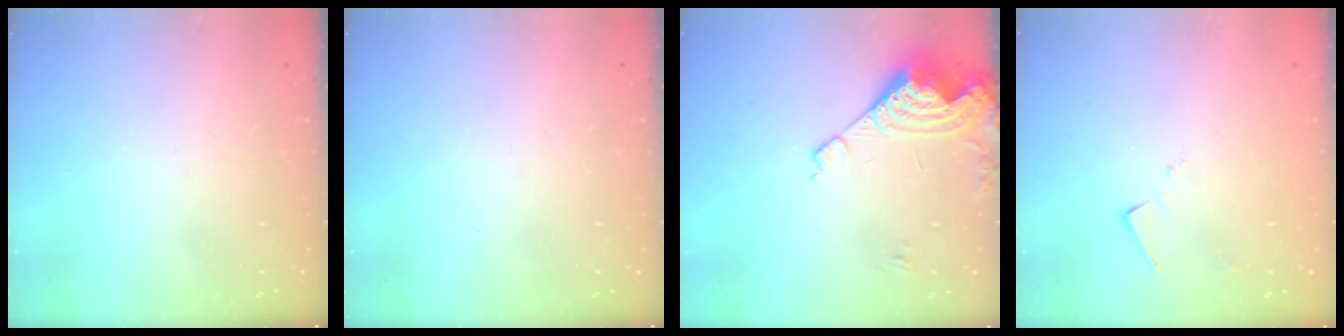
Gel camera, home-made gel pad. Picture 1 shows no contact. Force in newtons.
{"total": 0.0}
{"total": 15.1, "press": 15.0, "slide": 1.8}
{"total": 7.6, "press": 7.6, "slide": 0.2}